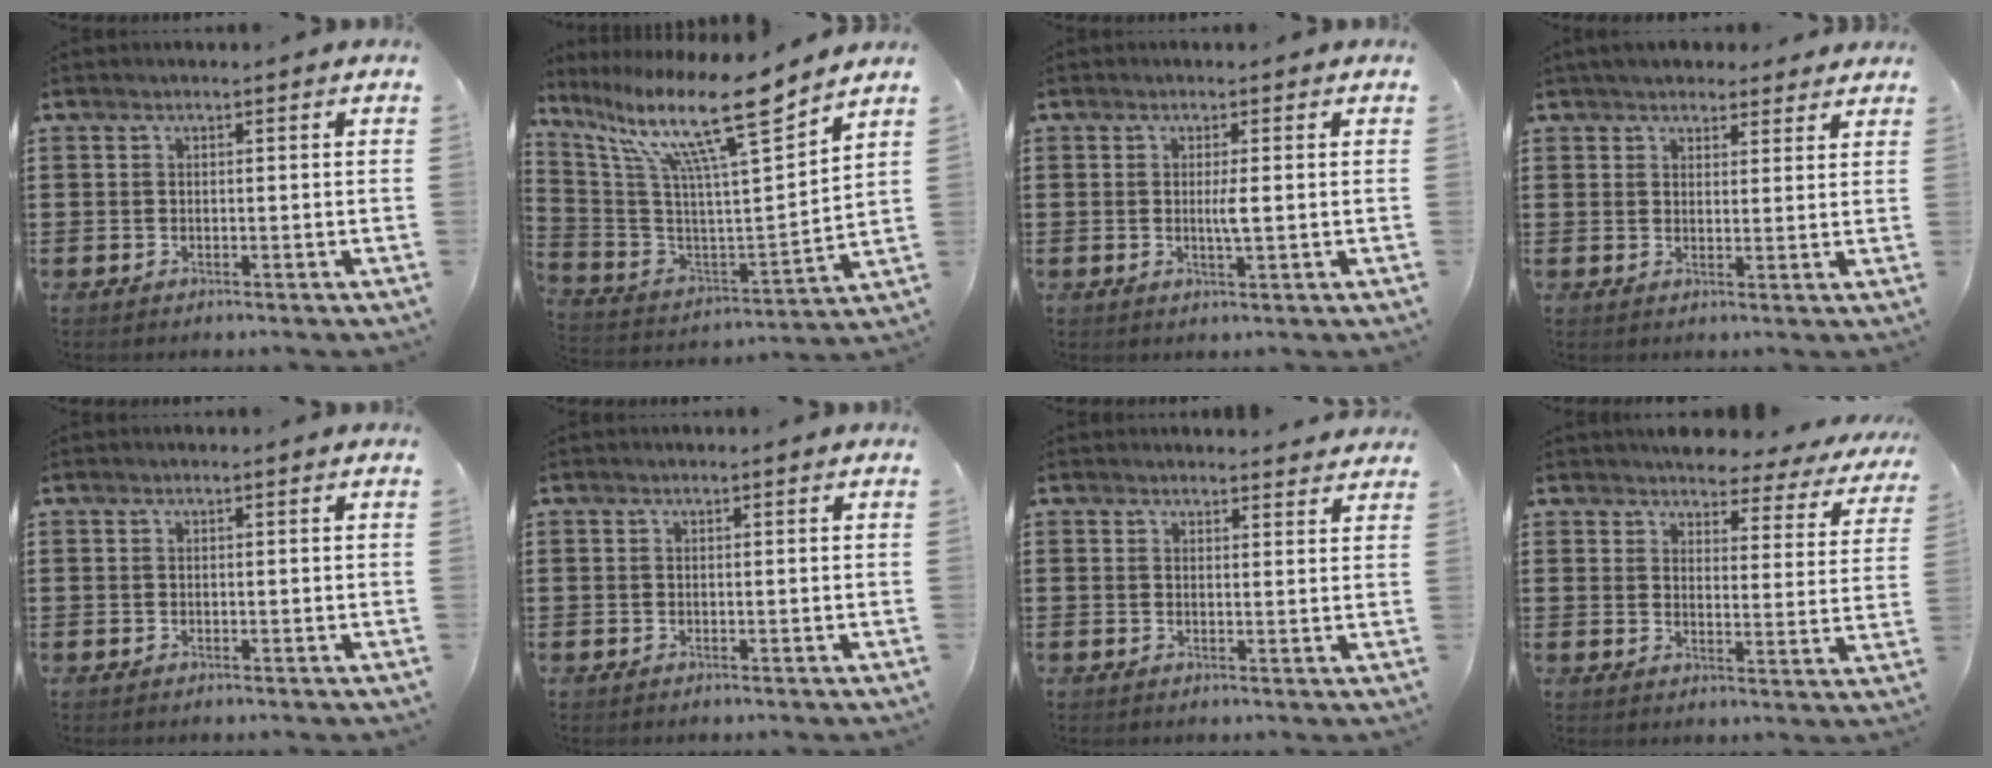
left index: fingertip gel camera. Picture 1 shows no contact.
{"total": 15.7, "force": [10.6, 2.1, 11.3], "torque": [-0.229, -0.059, 0.166]}
{"total": 2.1, "force": [0.0, -0.1, 2.1], "torque": [-0.040, -0.005, -0.003]}
{"total": 3.8, "force": [3.5, 1.3, 0.8], "torque": [-0.026, -0.001, 0.065]}
{"total": 0.0}
{"total": 0.0}
{"total": 2.0, "force": [1.9, 0.4, 0.0], "torque": [0.003, -0.006, 0.036]}
{"total": 4.4, "force": [4.3, 0.8, 0.7], "torque": [-0.030, -0.028, 0.073]}